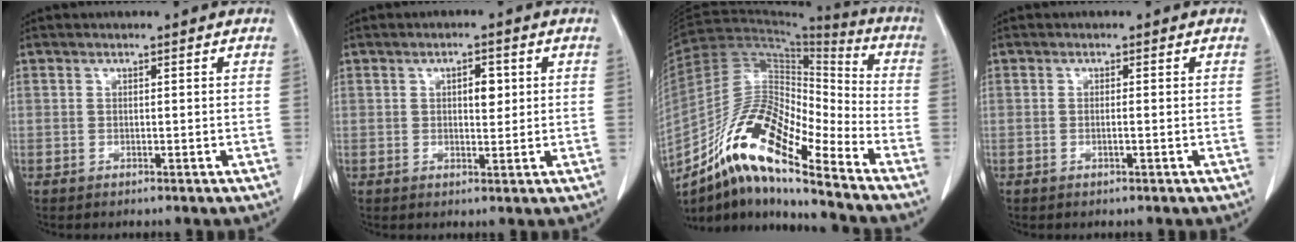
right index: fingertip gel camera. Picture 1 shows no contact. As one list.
[{"total": 3.2, "force": [0.9, 1.4, 2.7], "torque": [-0.037, 0.001, 0.013]}, {"total": 16.7, "force": [-11.6, 3.0, 11.5], "torque": [-0.211, 0.017, -0.208]}, {"total": 0.9, "force": [-0.2, 0.0, 0.9], "torque": [-0.019, -0.001, -0.002]}]